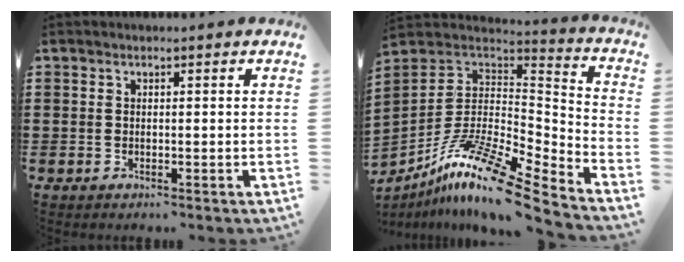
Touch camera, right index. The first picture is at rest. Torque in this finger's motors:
{"motor_torque": [-0.18, -0.28, 0.53, 0.13]}